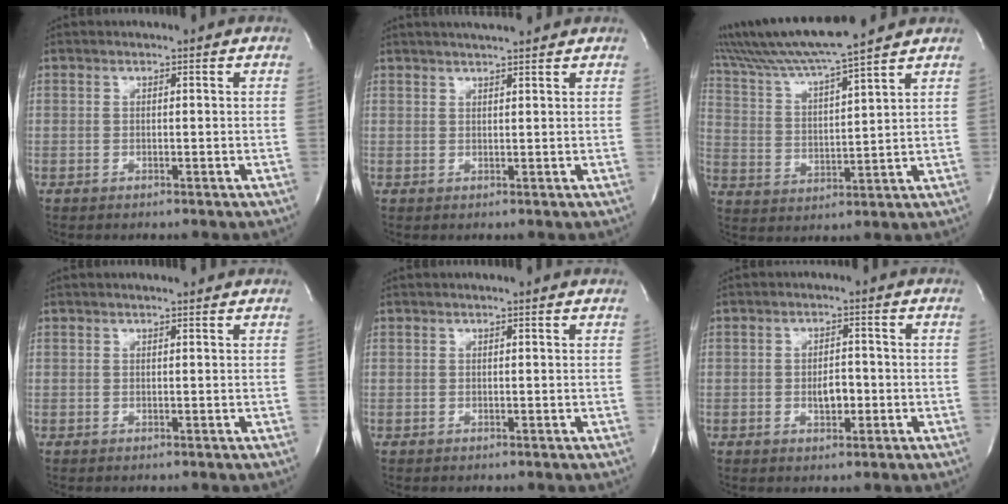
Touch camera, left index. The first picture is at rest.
{"total": 6.3, "force": [5.4, 0.5, 3.1], "torque": [-0.053, 0.022, 0.077]}
{"total": 14.6, "force": [12.9, -0.7, 6.9], "torque": [-0.144, 0.012, 0.223]}
{"total": 1.7, "force": [1.5, 0.2, 0.8], "torque": [-0.014, 0.010, 0.019]}
{"total": 0.9, "force": [0.8, -0.1, 0.3], "torque": [-0.009, 0.007, 0.012]}
{"total": 3.2, "force": [-0.9, 1.6, 2.6], "torque": [-0.043, 0.000, -0.011]}